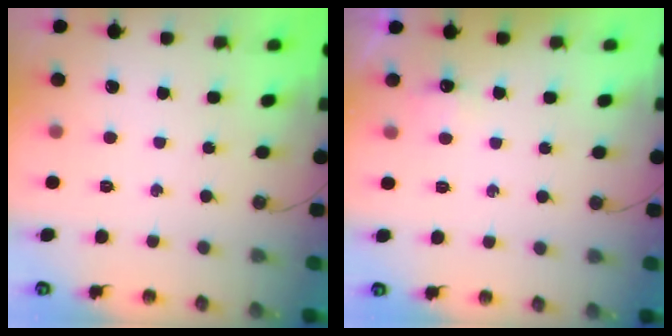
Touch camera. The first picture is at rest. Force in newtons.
{"total": 3.9, "press": 3.9, "slide": 0.7}